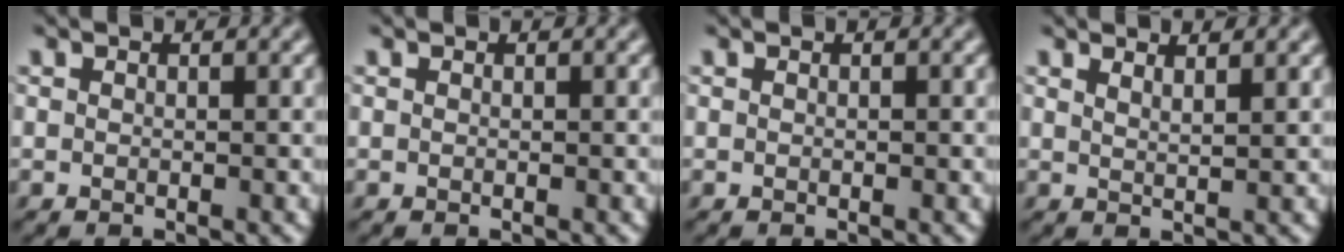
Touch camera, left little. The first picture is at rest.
{"total": 0.0}
{"total": 0.0}
{"total": 1.4, "force": [1.2, 0.1, 0.8], "torque": [-0.010, 0.003, 0.016]}